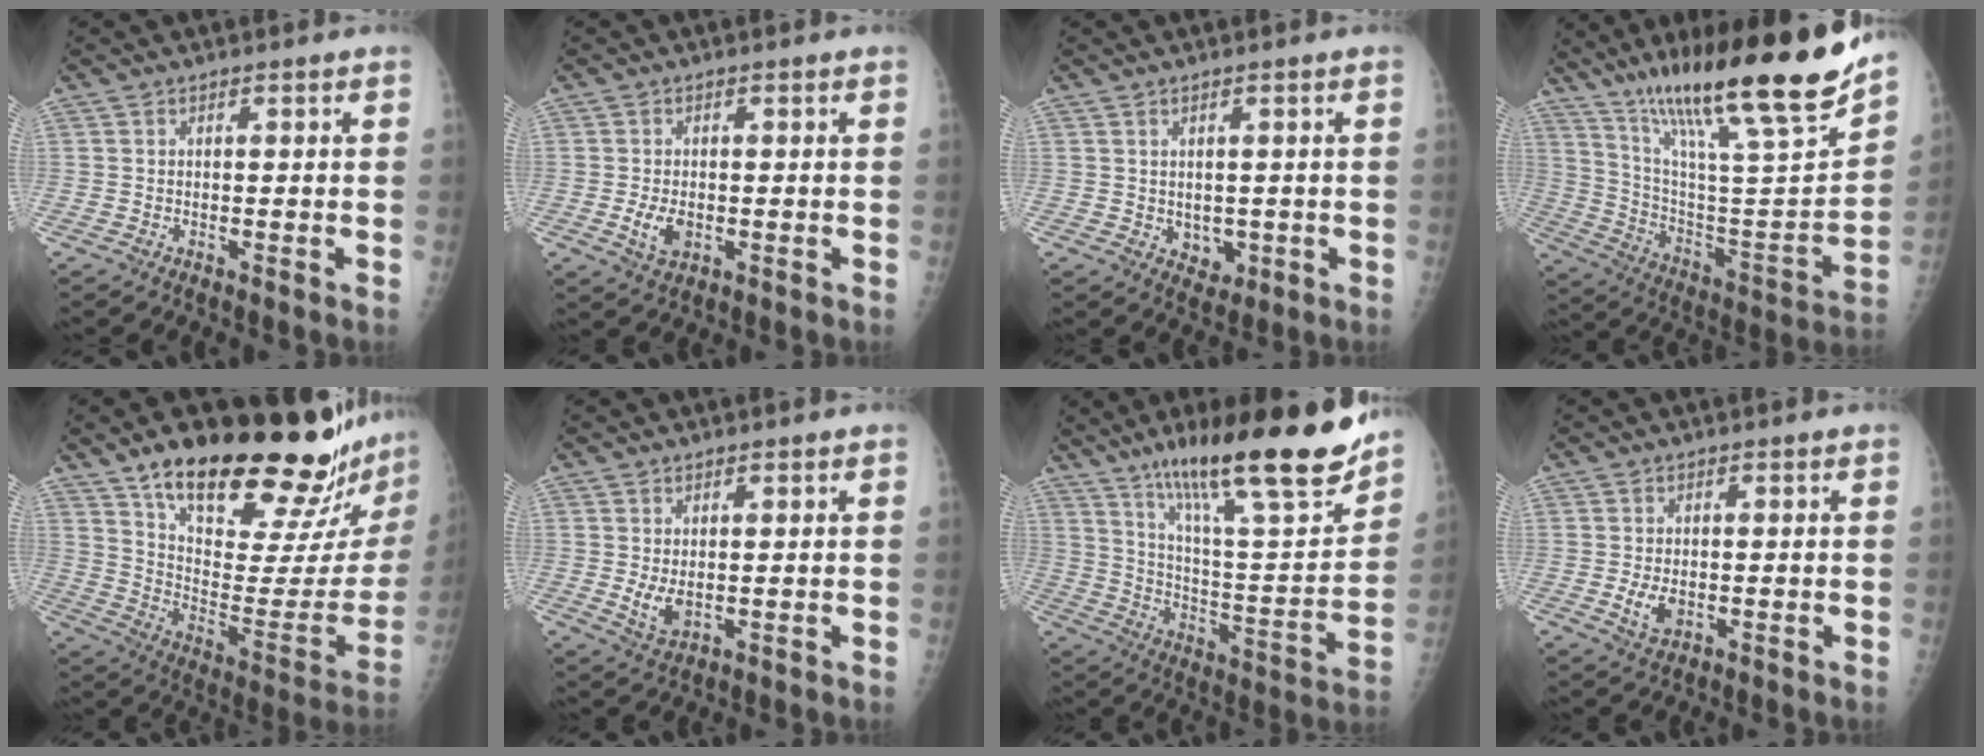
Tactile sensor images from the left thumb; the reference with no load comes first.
{"total": 4.1, "force": [-0.8, 2.7, 3.0], "torque": [-0.054, -0.004, -0.008]}
{"total": 3.3, "force": [-0.1, 2.7, 1.8], "torque": [-0.011, -0.005, 0.011]}
{"total": 29.4, "force": [20.8, 3.6, 20.4], "torque": [-0.312, -0.068, 0.346]}
{"total": 29.8, "force": [22.6, 7.3, 18.0], "torque": [-0.235, -0.111, 0.338]}
{"total": 3.8, "force": [0.4, 2.4, 2.9], "torque": [-0.049, -0.013, 0.016]}
{"total": 25.9, "force": [17.9, 4.9, 18.1], "torque": [-0.261, -0.067, 0.293]}
{"total": 3.7, "force": [-0.6, 2.4, 2.8], "torque": [-0.050, -0.006, -0.003]}